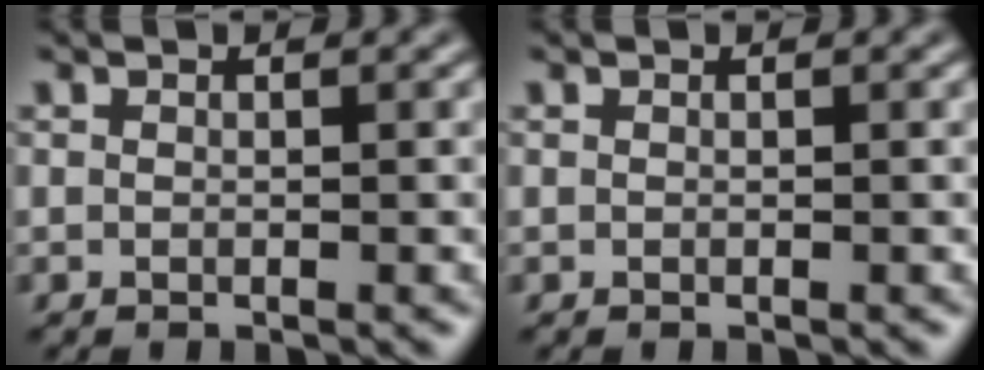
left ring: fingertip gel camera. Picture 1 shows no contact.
{"total": 0.0}